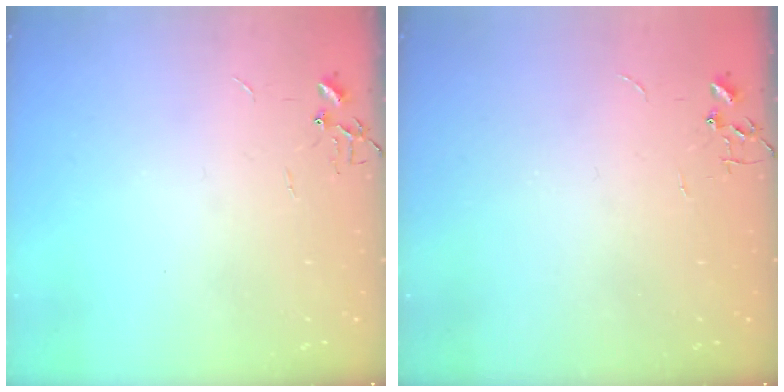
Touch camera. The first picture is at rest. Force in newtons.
{"total": 0.0}